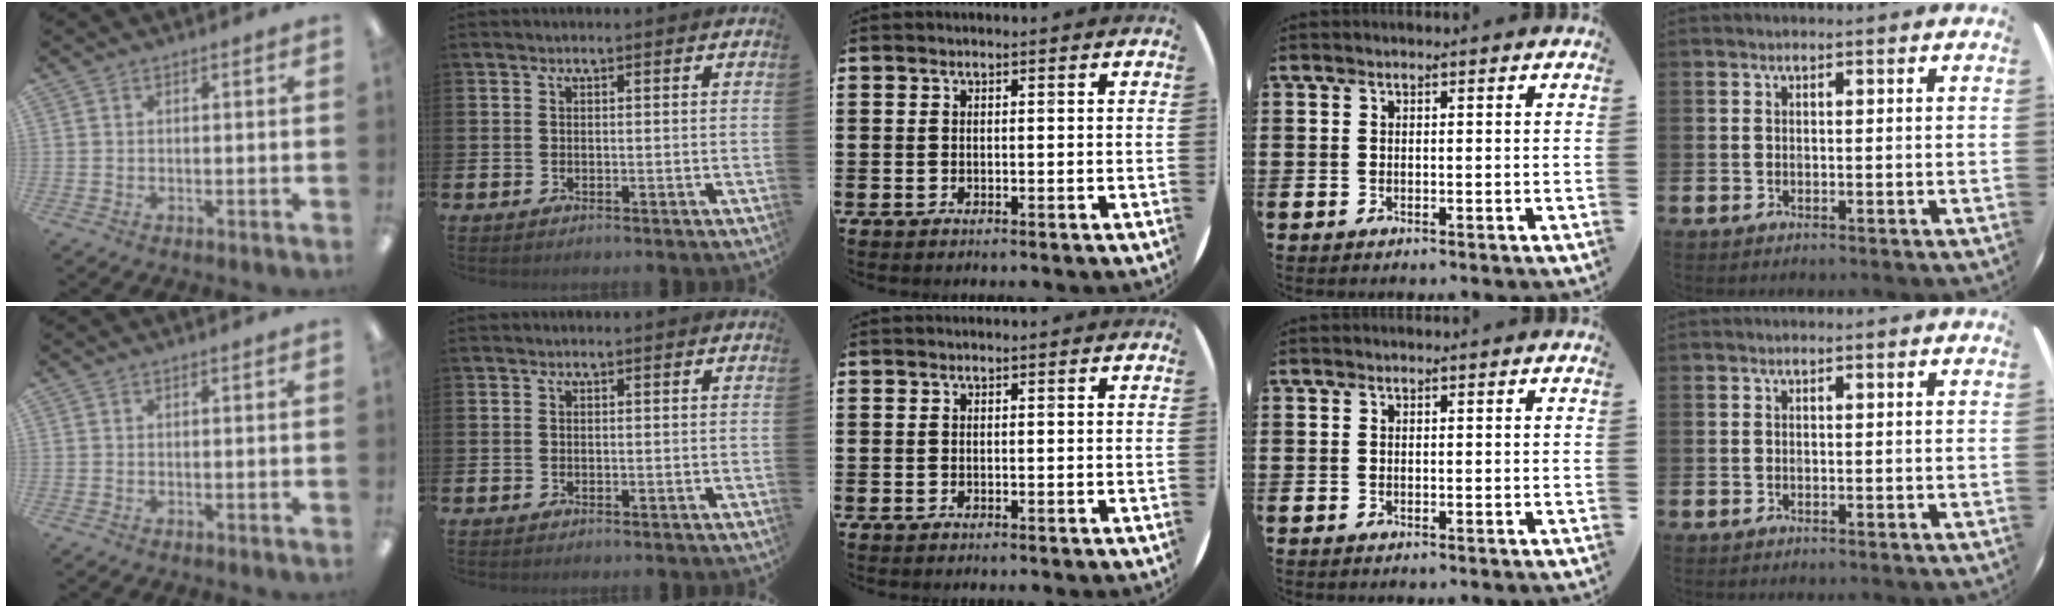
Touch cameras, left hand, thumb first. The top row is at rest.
{}